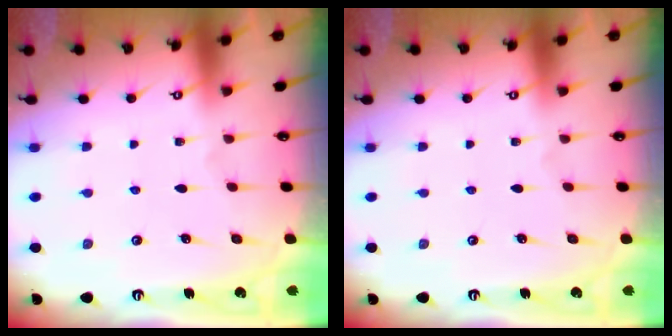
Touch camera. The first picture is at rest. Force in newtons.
{"total": 0.0}